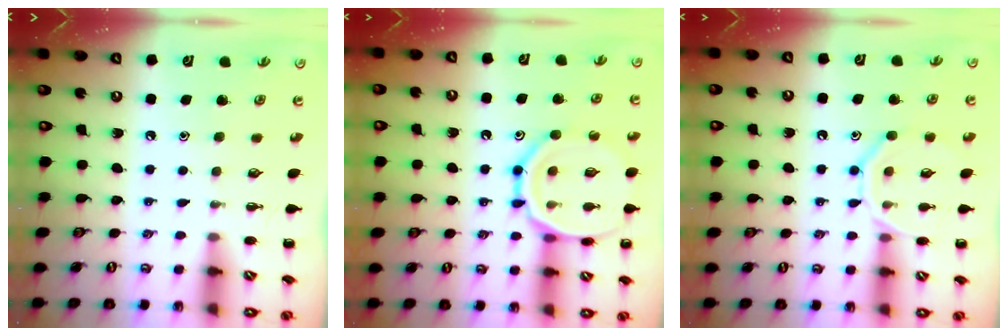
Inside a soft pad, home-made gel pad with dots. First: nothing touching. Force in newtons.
{"total": 15.9, "press": 15.7, "slide": 1.9}
{"total": 11.4, "press": 11.3, "slide": 1.3}